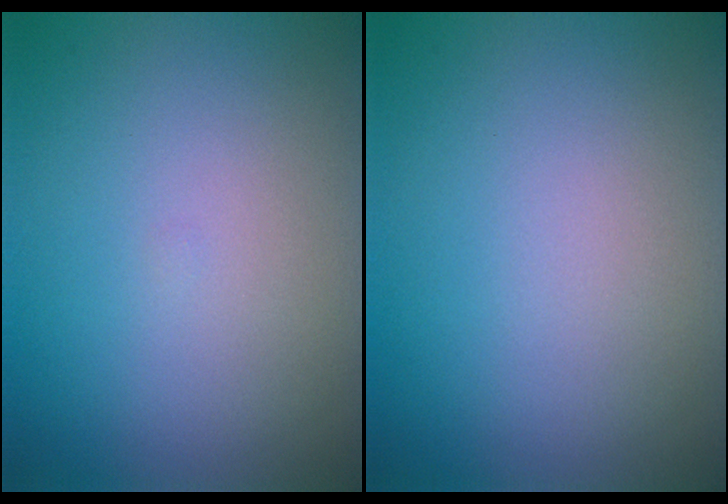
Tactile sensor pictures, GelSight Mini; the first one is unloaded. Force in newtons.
{"total": 0.0}